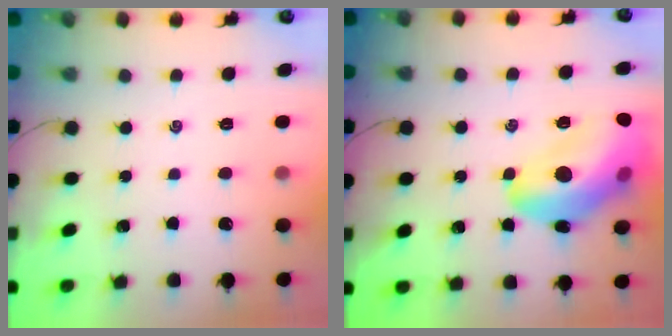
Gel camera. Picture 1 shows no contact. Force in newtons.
{"total": 20.0, "press": 19.8, "slide": 2.9}